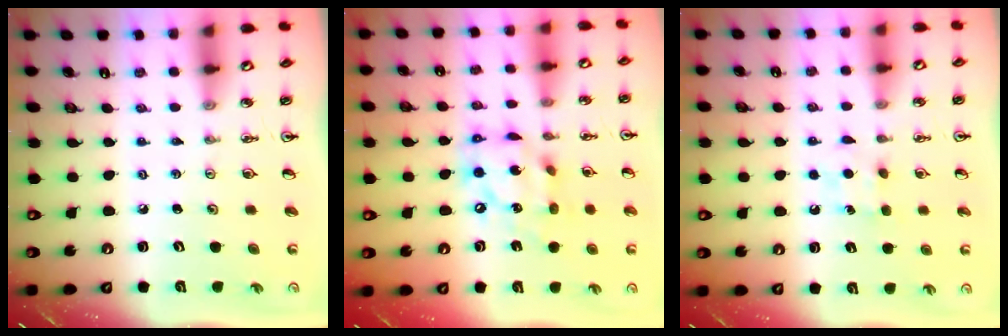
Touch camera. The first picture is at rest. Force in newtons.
{"total": 14.4, "press": 14.3, "slide": 1.5}
{"total": 6.3, "press": 6.2, "slide": 0.8}